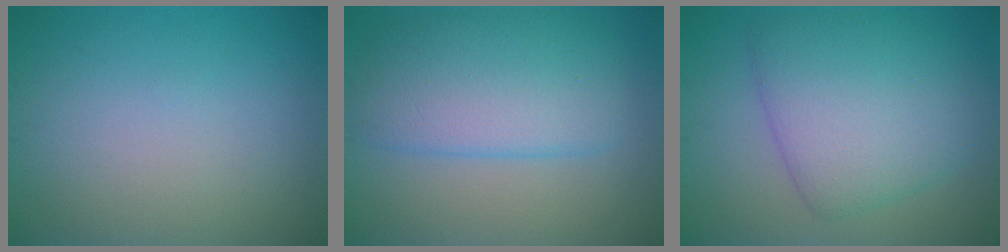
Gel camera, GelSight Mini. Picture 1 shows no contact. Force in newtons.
{"total": 6.3, "press": 6.3, "slide": 0.2}
{"total": 7.1, "press": 7.1, "slide": 0.2}